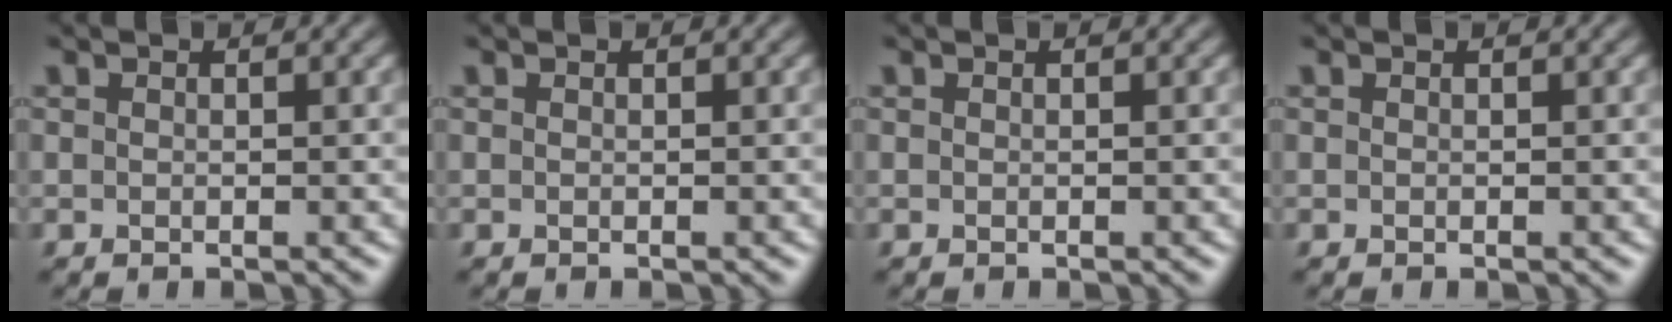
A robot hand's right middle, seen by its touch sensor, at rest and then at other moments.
{"total": 0.0}
{"total": 0.0}
{"total": 0.0}